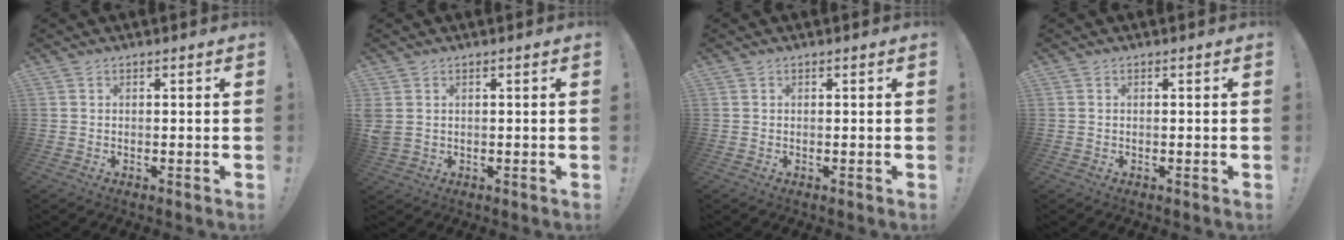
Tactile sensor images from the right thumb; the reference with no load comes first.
{"total": 3.1, "force": [1.0, 2.2, 2.0], "torque": [-0.053, 0.000, 0.018]}
{"total": 0.0}
{"total": 0.0}